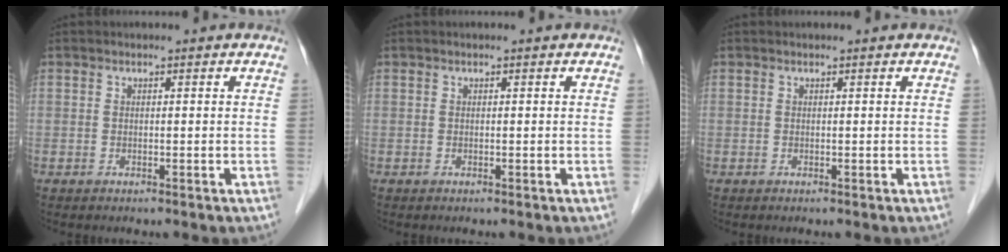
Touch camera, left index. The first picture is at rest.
{"total": 0.0}
{"total": 0.5, "force": [0.5, 0.1, 0.1], "torque": [-0.003, 0.003, 0.005]}